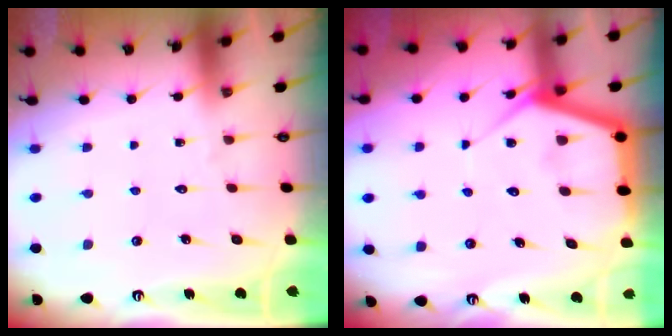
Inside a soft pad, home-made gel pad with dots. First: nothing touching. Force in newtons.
{"total": 8.2, "press": 8.2, "slide": 0.7}